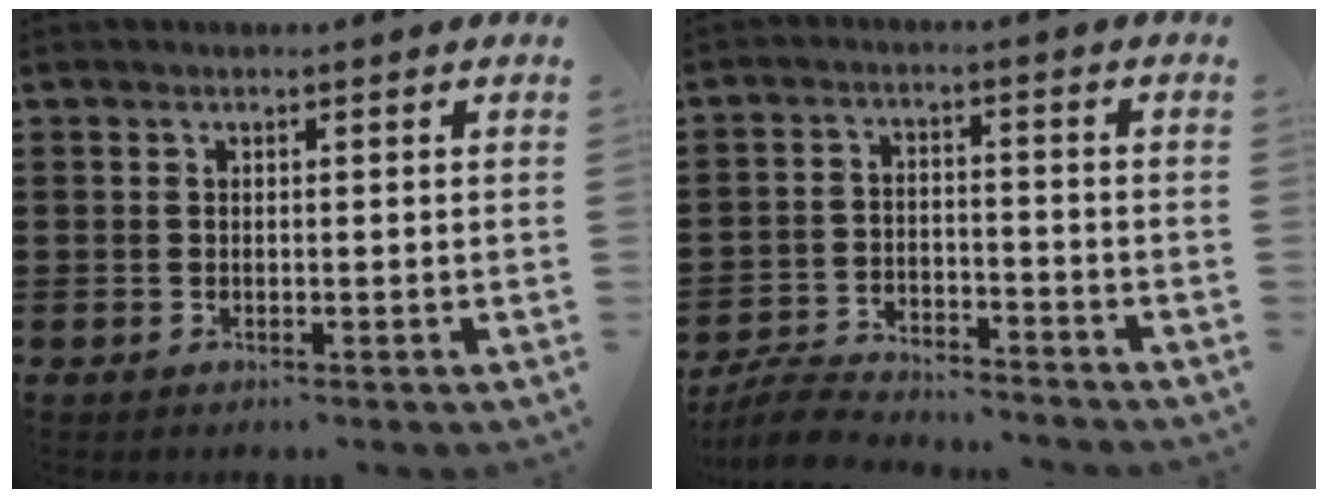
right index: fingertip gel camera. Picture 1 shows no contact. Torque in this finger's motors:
{"motor_torque": [-1.05, 1.01, -0.04, -0.04]}